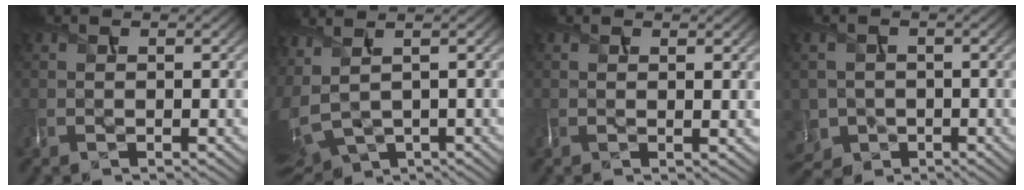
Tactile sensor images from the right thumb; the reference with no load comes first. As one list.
[{"total": 7.7, "force": [1.6, 4.4, 6.1], "torque": [-0.174, -0.006, 0.070]}, {"total": 1.6, "force": [0.5, 0.3, 1.5], "torque": [-0.030, 0.000, 0.009]}, {"total": 4.0, "force": [-1.4, 3.7, 0.7], "torque": [-0.025, -0.015, -0.028]}]